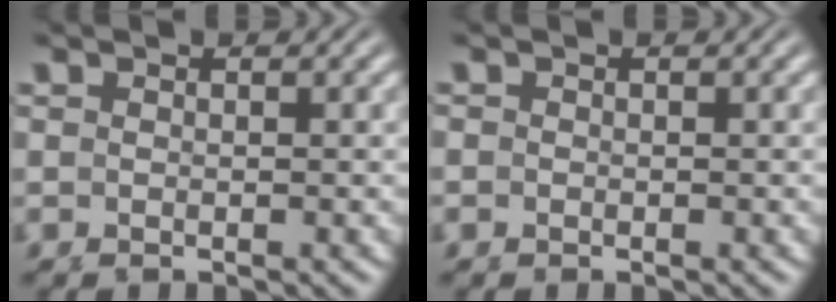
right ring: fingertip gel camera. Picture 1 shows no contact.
{"total": 0.5, "force": [0.0, 0.5, 0.0], "torque": [0.006, 0.008, -0.006]}